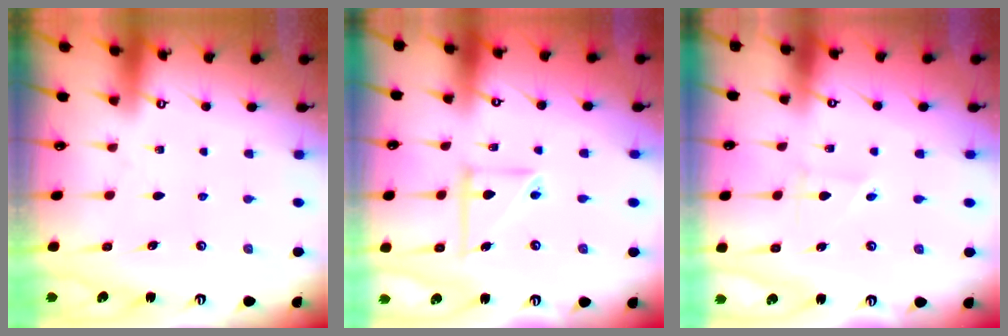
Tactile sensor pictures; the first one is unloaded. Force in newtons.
{"total": 8.9, "press": 8.8, "slide": 1.4}
{"total": 1.0, "press": 1.0, "slide": 0.1}